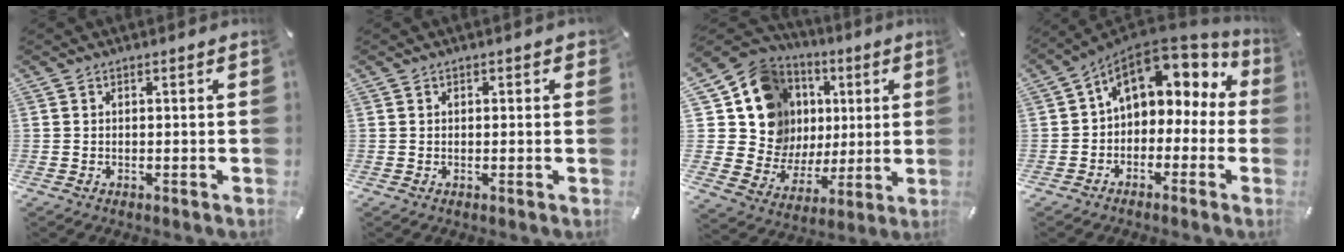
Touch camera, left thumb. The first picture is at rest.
{"total": 0.6, "force": [0.2, 0.6, 0.2], "torque": [0.004, 0.002, 0.000]}
{"total": 17.4, "force": [5.5, 15.4, 6.0], "torque": [-0.108, -0.045, 0.128]}
{"total": 10.3, "force": [4.5, 7.3, 5.8], "torque": [-0.098, -0.026, 0.082]}